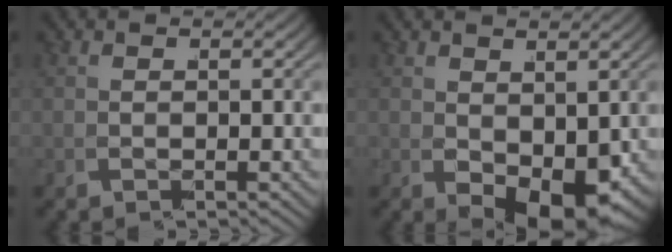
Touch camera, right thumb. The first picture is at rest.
{"total": 5.1, "force": [-0.9, 2.6, 4.2], "torque": [-0.082, -0.023, 0.000]}